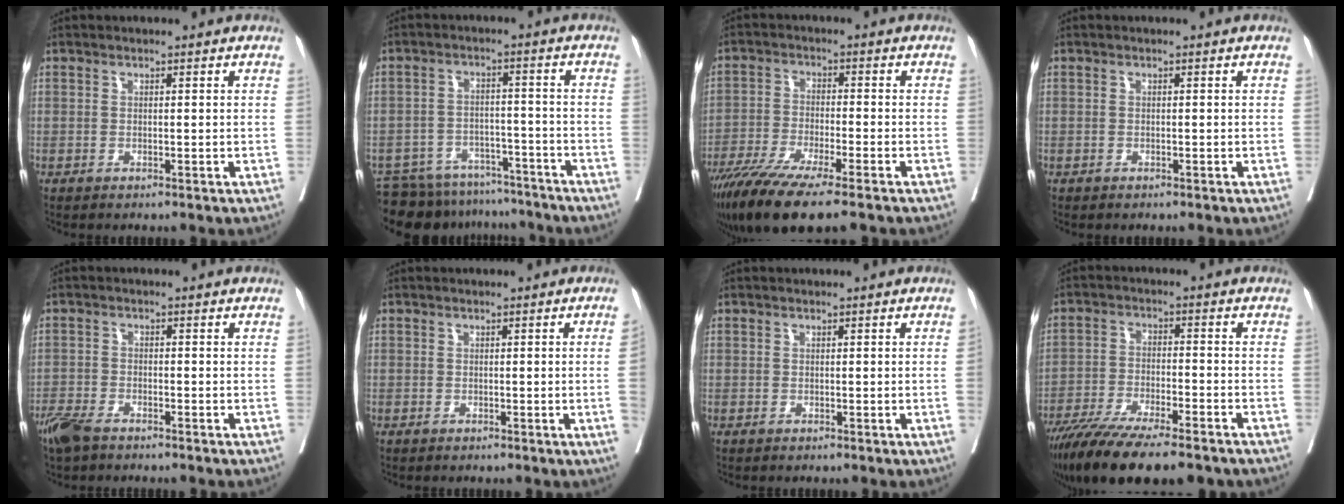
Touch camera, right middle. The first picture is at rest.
{"total": 13.7, "force": [-12.4, 5.1, 2.7], "torque": [-0.043, 0.008, -0.172]}
{"total": 12.6, "force": [-9.4, 1.1, 8.4], "torque": [-0.143, -0.031, -0.157]}
{"total": 0.0}
{"total": 5.1, "force": [-4.1, 1.6, 2.5], "torque": [-0.051, -0.010, -0.078]}
{"total": 1.6, "force": [-0.3, -0.5, 1.5], "torque": [-0.016, -0.002, -0.003]}
{"total": 0.5, "force": [0.0, -0.2, 0.5], "torque": [-0.004, 0.000, 0.001]}
{"total": 17.2, "force": [-13.6, 3.1, 10.0], "torque": [-0.164, -0.032, -0.219]}